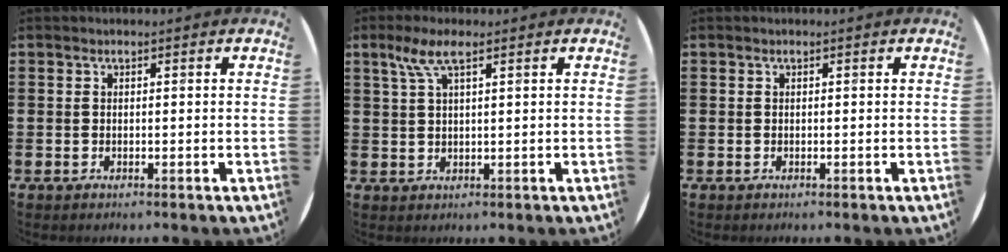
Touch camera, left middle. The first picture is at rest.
{"total": 4.2, "force": [2.4, 1.0, 3.4], "torque": [-0.072, 0.008, 0.040]}
{"total": 0.0}